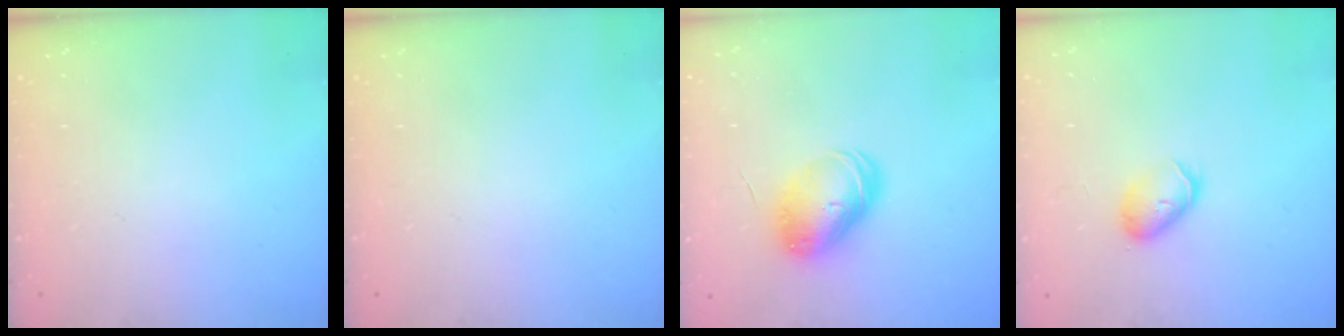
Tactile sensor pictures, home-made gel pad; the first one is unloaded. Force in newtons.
{"total": 0.0}
{"total": 8.9, "press": 8.9, "slide": 0.7}
{"total": 6.1, "press": 6.1, "slide": 0.3}